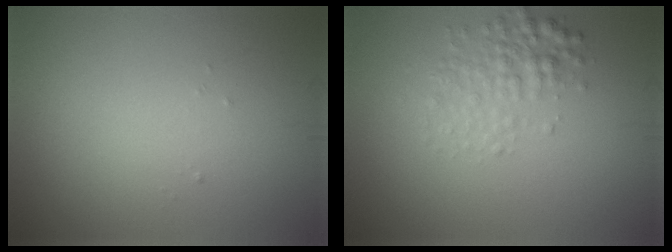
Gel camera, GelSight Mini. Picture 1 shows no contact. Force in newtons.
{"total": 2.8, "press": 2.8, "slide": 0.1}